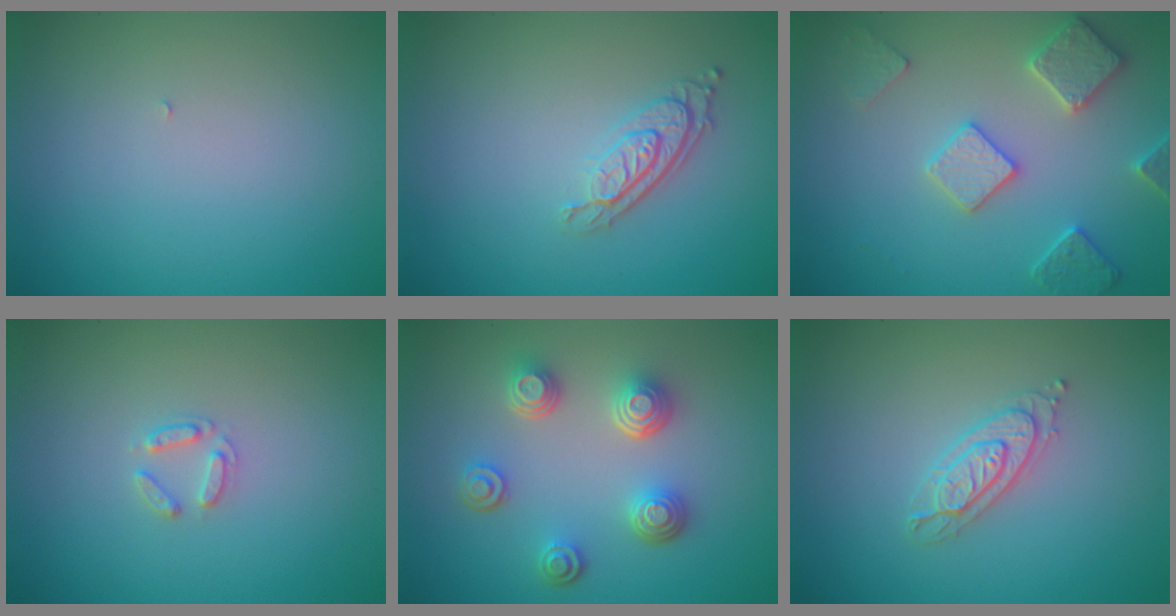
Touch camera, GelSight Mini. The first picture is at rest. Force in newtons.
{"total": 3.0, "press": 2.1, "slide": 2.1}
{"total": 3.7, "press": 3.6, "slide": 0.8}
{"total": 1.5, "press": 1.4, "slide": 0.2}
{"total": 4.5, "press": 3.5, "slide": 2.8}
{"total": 2.2, "press": 2.1, "slide": 0.4}